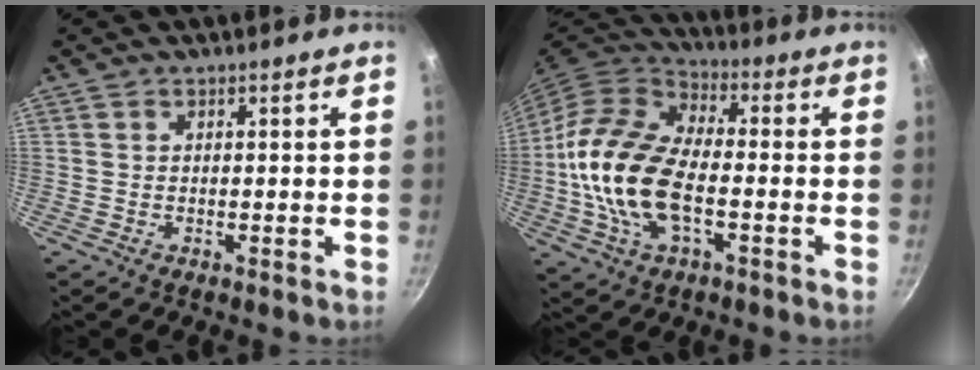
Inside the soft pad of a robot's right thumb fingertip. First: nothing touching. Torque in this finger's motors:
{"motor_torque": [-0.39, 1.21, 2.17, -0.60, 0.65]}